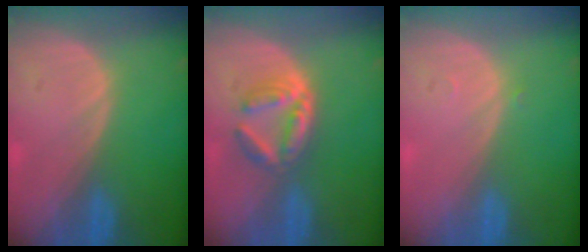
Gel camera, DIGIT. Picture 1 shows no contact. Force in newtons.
{"total": 5.8, "press": 5.3, "slide": 2.4}
{"total": 0.5, "press": 0.4, "slide": 0.3}